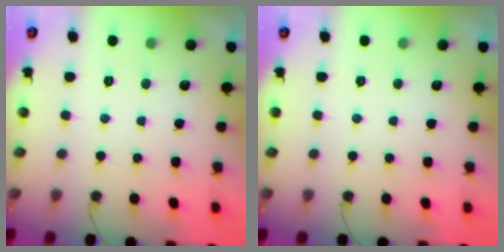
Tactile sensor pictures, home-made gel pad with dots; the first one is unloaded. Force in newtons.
{"total": 0.0}